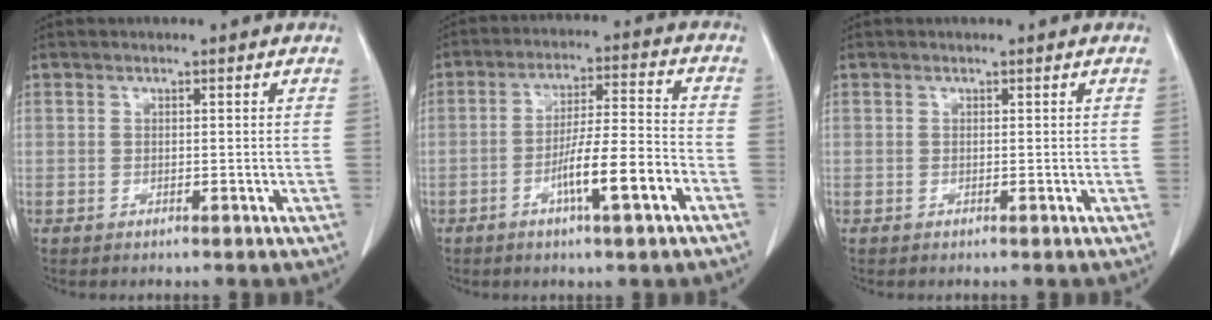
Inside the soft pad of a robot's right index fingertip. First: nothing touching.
{"total": 9.9, "force": [-4.3, 0.4, 8.9], "torque": [-0.152, 0.005, -0.072]}
{"total": 0.0}